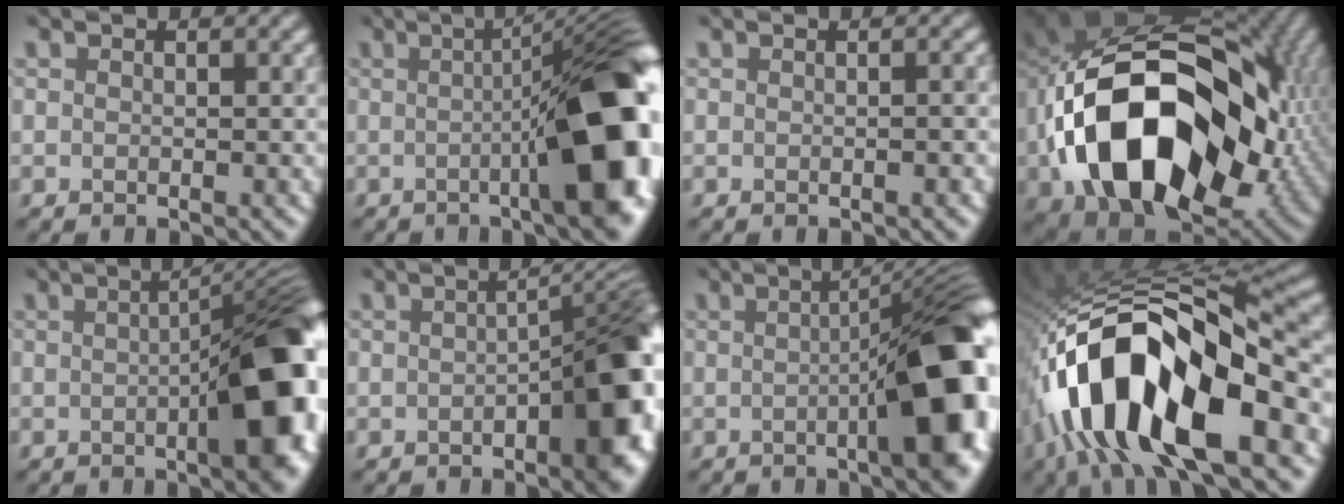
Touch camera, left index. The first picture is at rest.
{"total": 14.9, "force": [-1.4, 4.0, 14.3], "torque": [-0.145, 0.007, -0.027]}
{"total": 0.6, "force": [-0.2, 0.1, 0.6], "torque": [-0.008, 0.004, -0.001]}
{"total": 19.4, "force": [-2.5, 13.6, 13.5], "torque": [-0.275, -0.024, -0.034]}
{"total": 12.5, "force": [-1.5, 4.3, 11.7], "torque": [-0.111, -0.005, -0.022]}
{"total": 10.6, "force": [-2.4, 4.6, 9.3], "torque": [-0.082, 0.001, -0.031]}
{"total": 13.5, "force": [-1.6, 3.9, 12.9], "torque": [-0.124, 0.006, -0.028]}
{"total": 16.6, "force": [-5.1, 7.1, 14.1], "torque": [-0.248, 0.016, -0.085]}